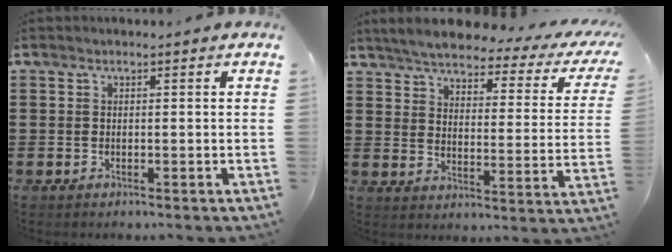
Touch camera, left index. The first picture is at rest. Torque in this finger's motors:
{"motor_torque": [2.14, 0.00, 1.06, 0.12]}